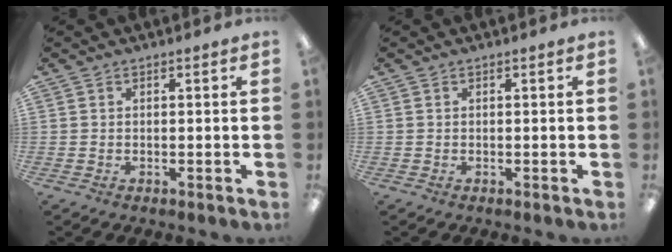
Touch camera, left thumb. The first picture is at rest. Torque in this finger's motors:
{"motor_torque": [0.00, 0.00, 0.01, -0.01, 0.00]}